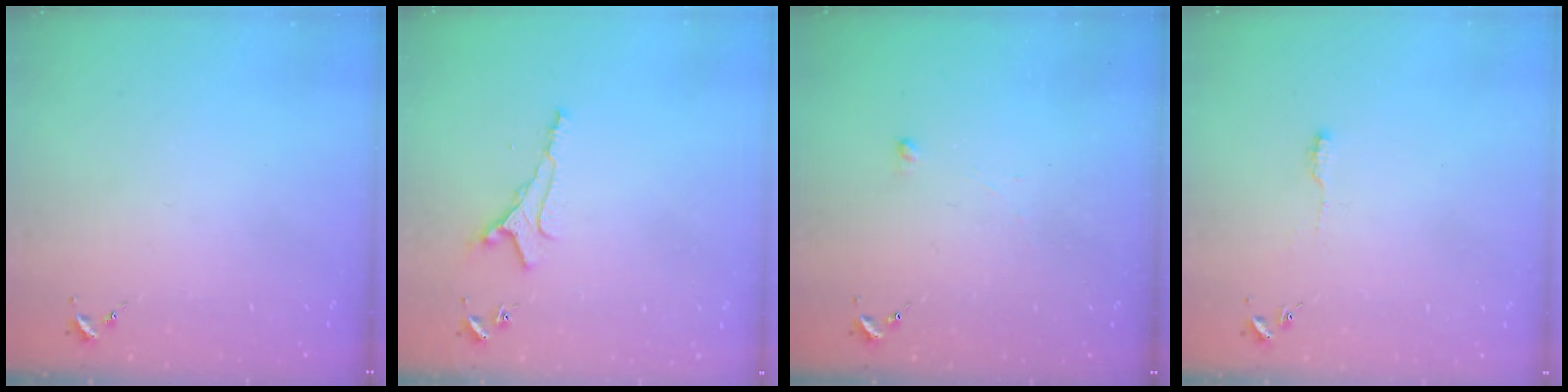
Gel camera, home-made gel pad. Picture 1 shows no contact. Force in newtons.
{"total": 6.0, "press": 6.0, "slide": 0.9}
{"total": 2.5, "press": 2.5, "slide": 0.5}
{"total": 4.8, "press": 4.7, "slide": 0.7}